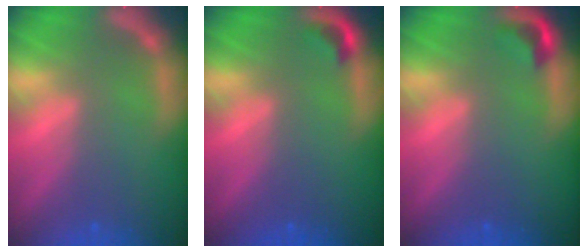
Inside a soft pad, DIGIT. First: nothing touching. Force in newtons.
{"total": 1.4}
{"total": 1.9}